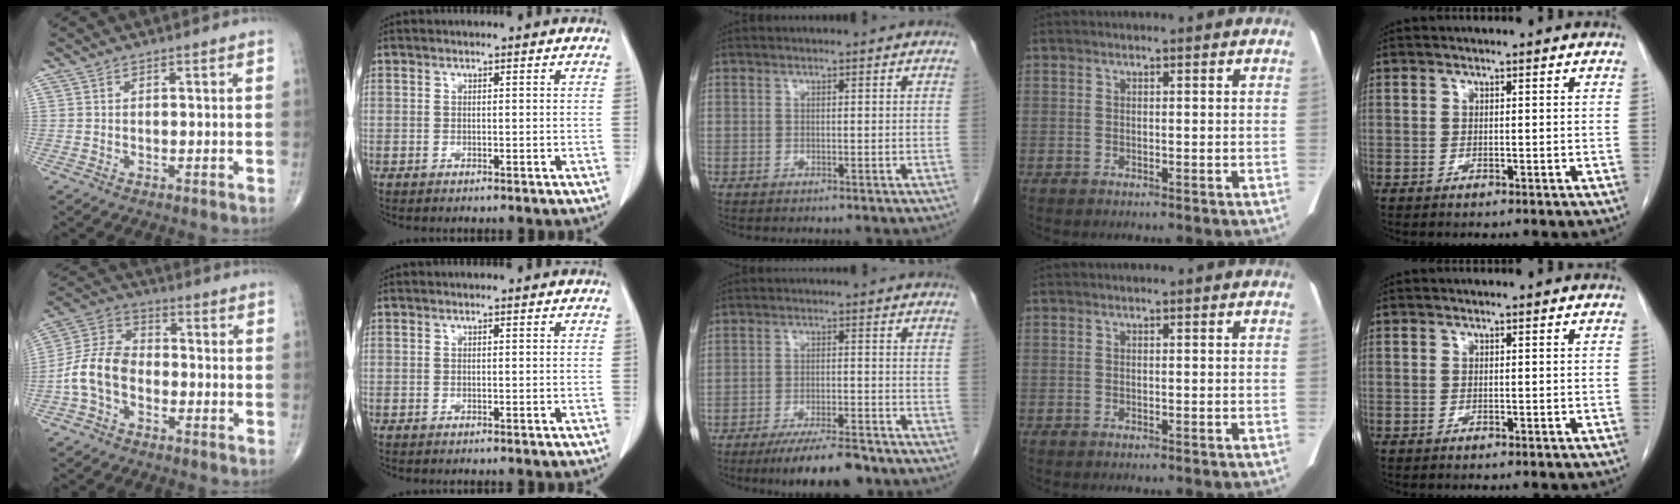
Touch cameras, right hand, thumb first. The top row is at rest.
{"thumb": {"total": 9.8, "force": [-3.0, 6.6, 6.6], "torque": [-0.125, 0.034, -0.069]}, "middle": {"total": 8.7, "force": [-6.9, 1.7, 5.0], "torque": [-0.073, -0.015, -0.112]}}